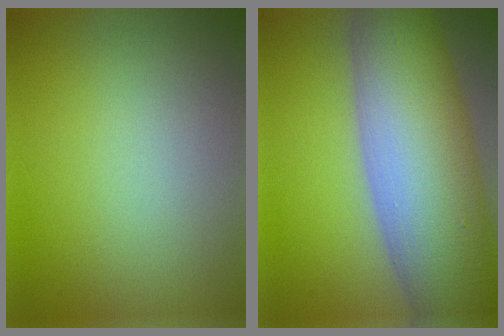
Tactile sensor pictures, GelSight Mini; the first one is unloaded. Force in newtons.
{"total": 13.8, "press": 13.8, "slide": 0.7}